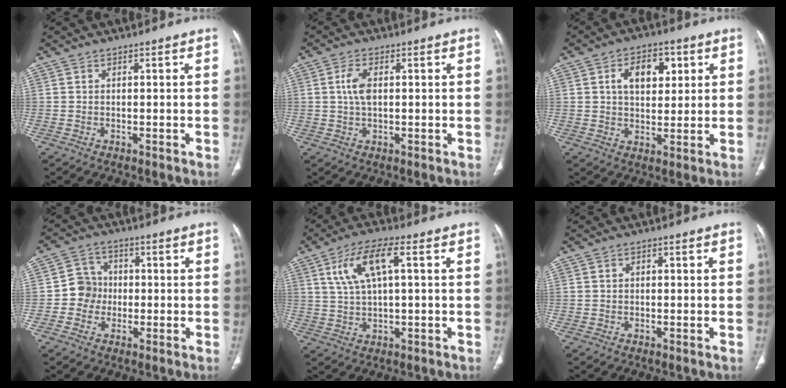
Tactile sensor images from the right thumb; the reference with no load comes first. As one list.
[{"total": 4.0, "force": [0.6, 2.0, 3.4], "torque": [-0.076, 0.003, 0.011]}, {"total": 9.3, "force": [3.0, 5.7, 6.7], "torque": [-0.073, -0.002, 0.045]}, {"total": 5.4, "force": [-0.8, 5.1, 1.4], "torque": [0.008, 0.014, -0.024]}, {"total": 8.9, "force": [2.8, 2.7, 8.0], "torque": [-0.173, 0.013, 0.057]}, {"total": 0.7, "force": [0.2, 0.5, 0.4], "torque": [-0.004, 0.003, 0.001]}]